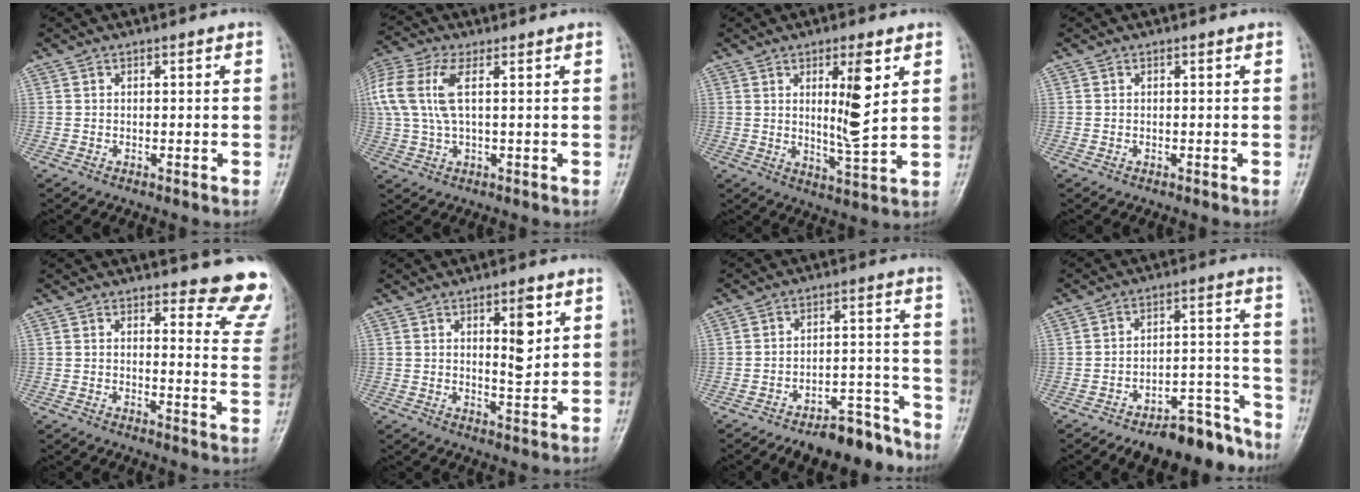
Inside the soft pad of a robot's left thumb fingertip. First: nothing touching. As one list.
[{"total": 10.0, "force": [2.7, 4.1, 8.7], "torque": [-0.233, 0.022, 0.057]}, {"total": 8.9, "force": [2.9, 1.6, 8.3], "torque": [-0.132, -0.029, 0.053]}, {"total": 0.0}, {"total": 11.6, "force": [10.5, 3.0, 3.9], "torque": [0.001, -0.093, 0.093]}, {"total": 6.2, "force": [2.4, 2.2, 5.3], "torque": [-0.067, -0.019, 0.039]}, {"total": 10.3, "force": [-8.3, 4.1, 4.4], "torque": [-0.035, 0.070, -0.127]}, {"total": 12.0, "force": [-10.0, 4.6, 4.9], "torque": [-0.028, 0.089, -0.149]}]